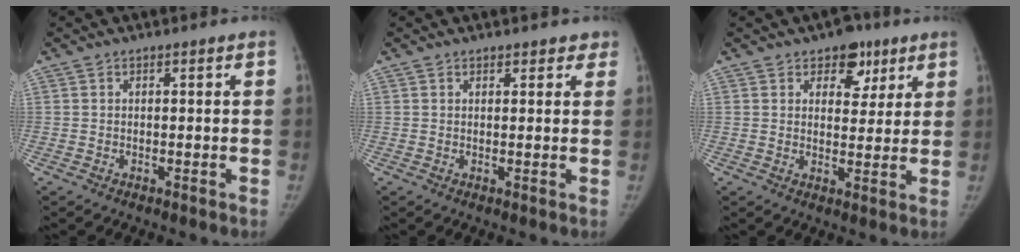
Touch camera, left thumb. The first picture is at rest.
{"total": 2.5, "force": [2.0, 1.4, 0.6], "torque": [0.026, -0.004, 0.017]}
{"total": 7.0, "force": [4.0, 4.6, 3.3], "torque": [-0.005, -0.016, 0.055]}